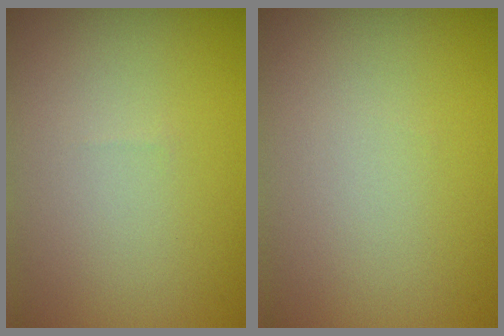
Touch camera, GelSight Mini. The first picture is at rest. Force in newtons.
{"total": 0.0}